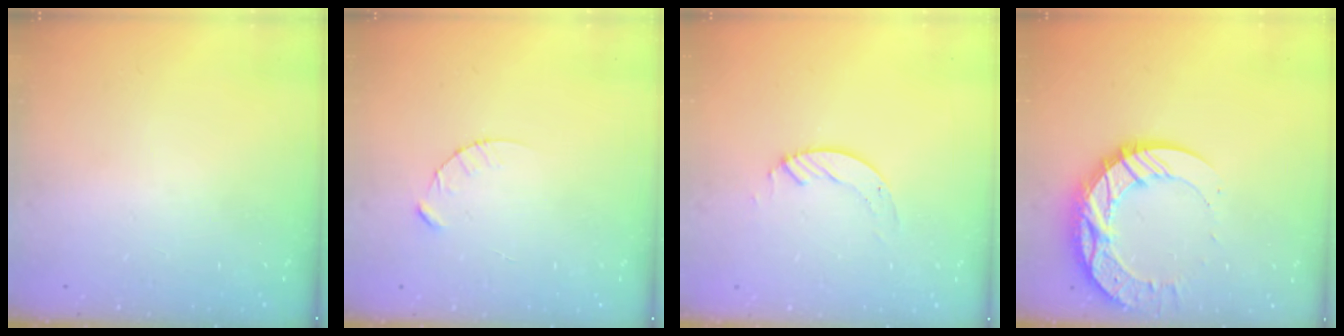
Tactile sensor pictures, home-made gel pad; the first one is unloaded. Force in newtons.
{"total": 3.1, "press": 3.1, "slide": 0.3}
{"total": 3.5, "press": 3.5, "slide": 0.4}
{"total": 14.6, "press": 14.5, "slide": 1.1}